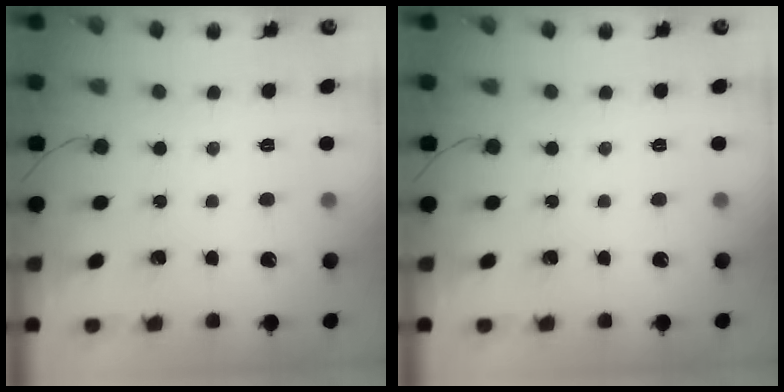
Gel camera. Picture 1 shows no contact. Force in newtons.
{"total": 0.0}